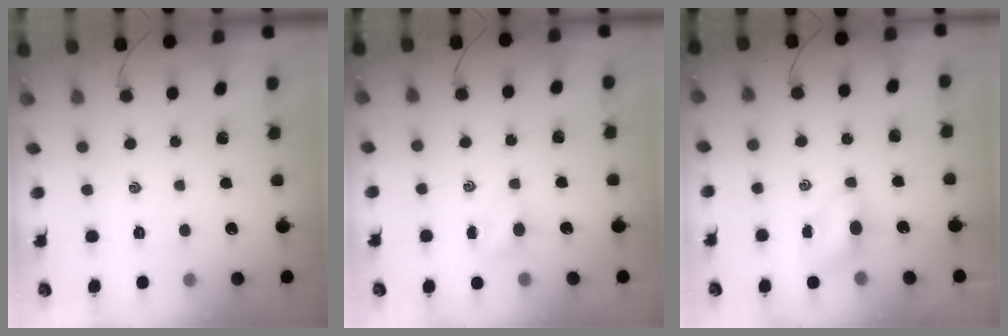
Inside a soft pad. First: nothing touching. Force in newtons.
{"total": 4.0, "press": 3.8, "slide": 1.1}
{"total": 4.6, "press": 4.4, "slide": 1.4}